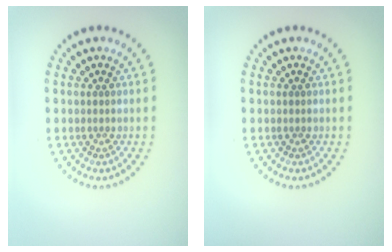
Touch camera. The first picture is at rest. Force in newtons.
{"total": 0.0}